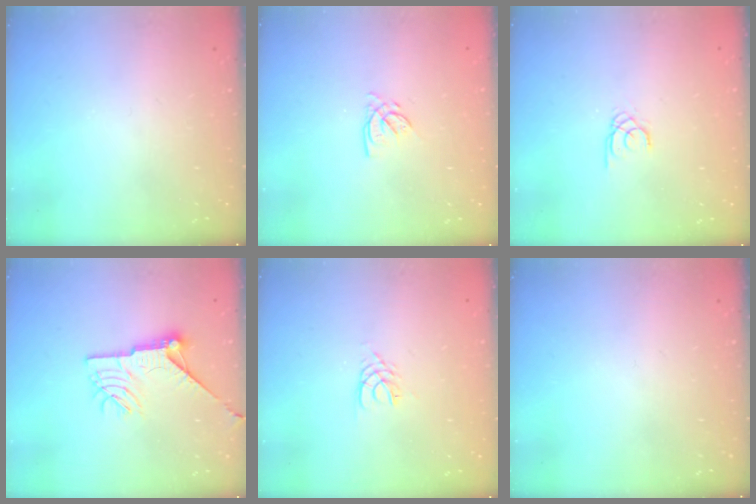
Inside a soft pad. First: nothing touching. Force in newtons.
{"total": 2.8, "press": 2.8, "slide": 0.1}
{"total": 1.3, "press": 1.3, "slide": 0.1}
{"total": 12.0, "press": 12.0, "slide": 1.1}
{"total": 3.0, "press": 2.9, "slide": 0.4}
{"total": 0.0}